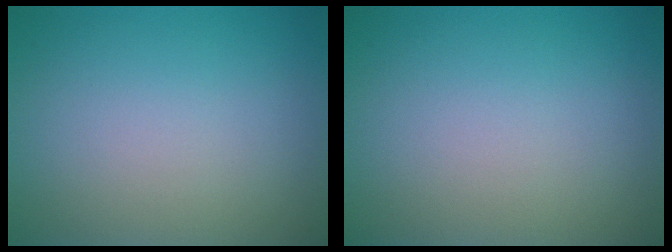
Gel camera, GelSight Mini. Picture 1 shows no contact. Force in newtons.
{"total": 0.0}